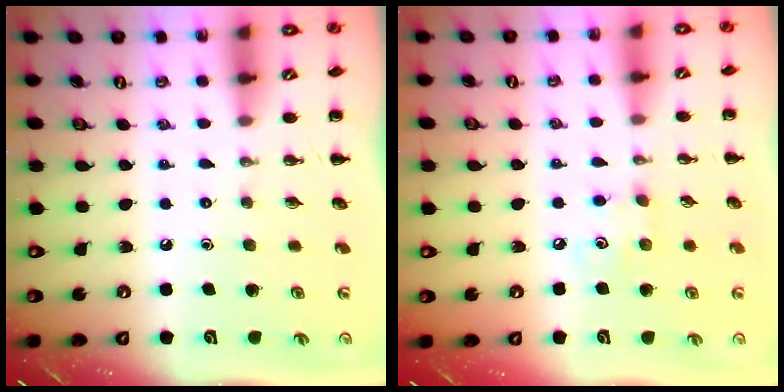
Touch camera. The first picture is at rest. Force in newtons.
{"total": 3.6, "press": 3.5, "slide": 0.9}